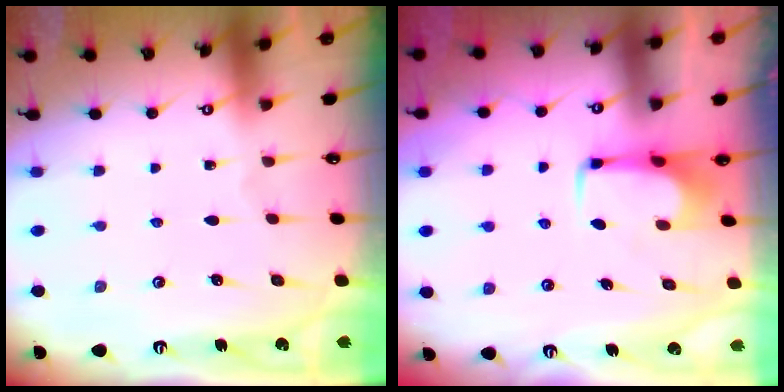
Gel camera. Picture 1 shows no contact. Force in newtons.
{"total": 1.7, "press": 1.6, "slide": 0.5}